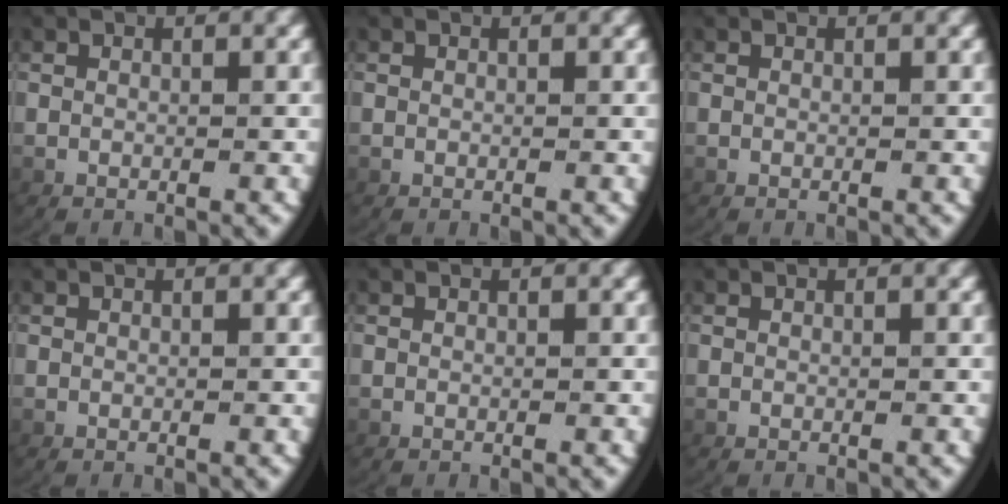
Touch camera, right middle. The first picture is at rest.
{"total": 0.0}
{"total": 0.0}
{"total": 0.0}
{"total": 0.0}
{"total": 0.0}